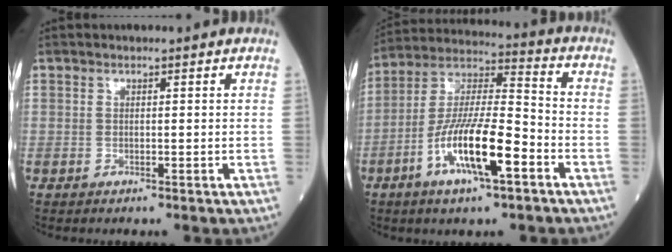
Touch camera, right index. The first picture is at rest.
{"total": 14.3, "force": [-5.8, 2.5, 12.8], "torque": [-0.249, -0.004, -0.105]}